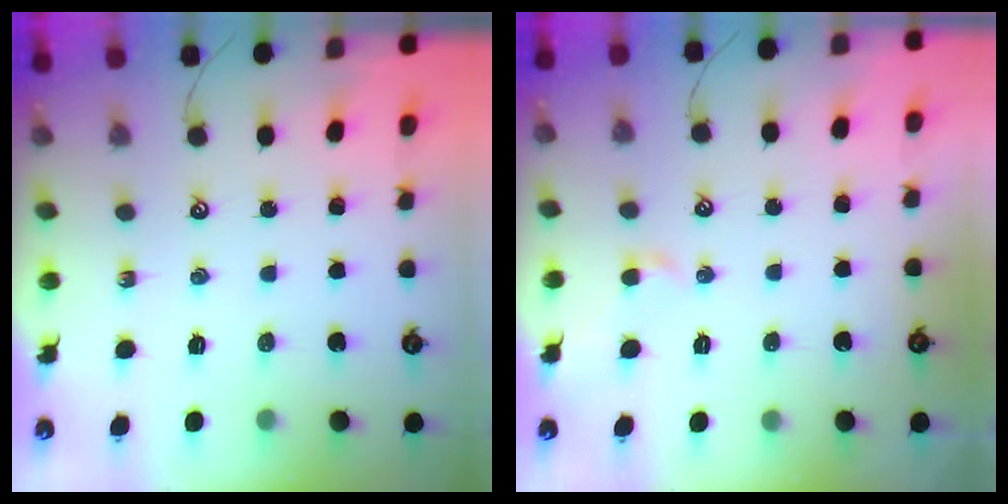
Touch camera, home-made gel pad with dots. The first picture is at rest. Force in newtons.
{"total": 0.6, "press": 0.1, "slide": 0.5}